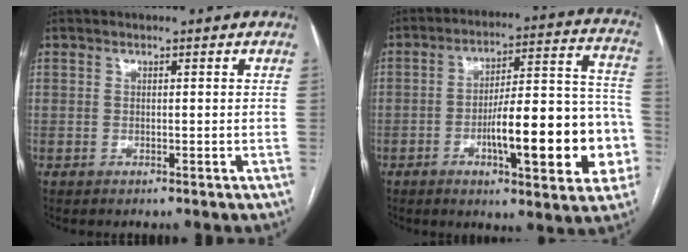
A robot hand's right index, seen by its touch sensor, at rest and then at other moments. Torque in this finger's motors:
{"motor_torque": [1.38, -0.76, 0.73, 0.21]}